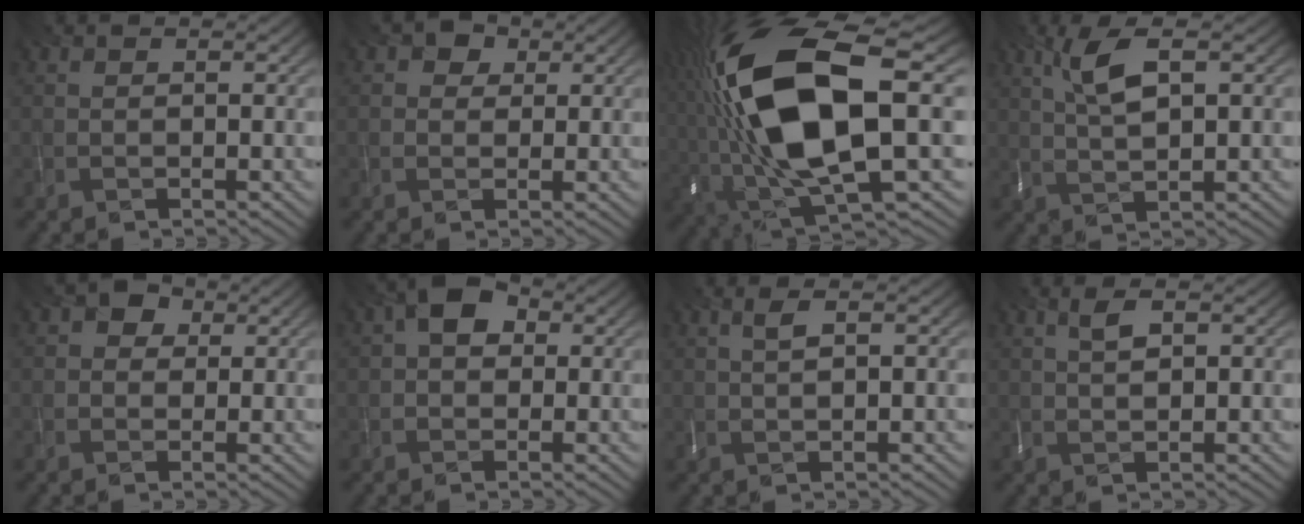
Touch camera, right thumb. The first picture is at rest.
{"total": 3.0, "force": [1.2, 2.4, 1.3], "torque": [-0.024, 0.003, 0.014]}
{"total": 19.2, "force": [0.7, 7.9, 17.5], "torque": [-0.368, -0.023, 0.018]}
{"total": 5.5, "force": [2.0, 1.3, 4.9], "torque": [-0.112, 0.005, 0.043]}
{"total": 3.4, "force": [1.0, 2.8, 1.6], "torque": [-0.032, 0.007, 0.008]}
{"total": 4.2, "force": [0.9, 3.0, 2.8], "torque": [-0.047, 0.012, 0.003]}
{"total": 1.8, "force": [0.6, 0.1, 1.7], "torque": [-0.040, 0.007, 0.015]}
{"total": 2.3, "force": [0.9, 0.6, 2.0], "torque": [-0.046, 0.005, 0.021]}